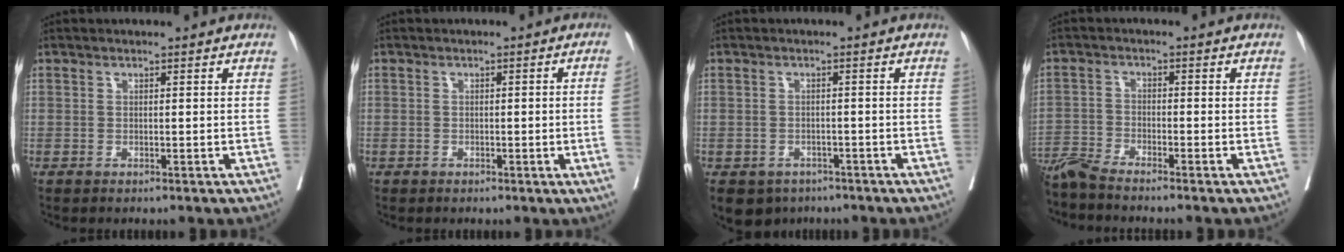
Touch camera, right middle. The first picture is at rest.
{"total": 3.2, "force": [-0.6, -0.3, 3.1], "torque": [-0.041, 0.004, -0.005]}
{"total": 5.7, "force": [-3.9, 4.0, 1.2], "torque": [-0.016, 0.001, -0.055]}
{"total": 4.7, "force": [-4.4, -0.7, 1.5], "torque": [-0.027, -0.018, -0.088]}